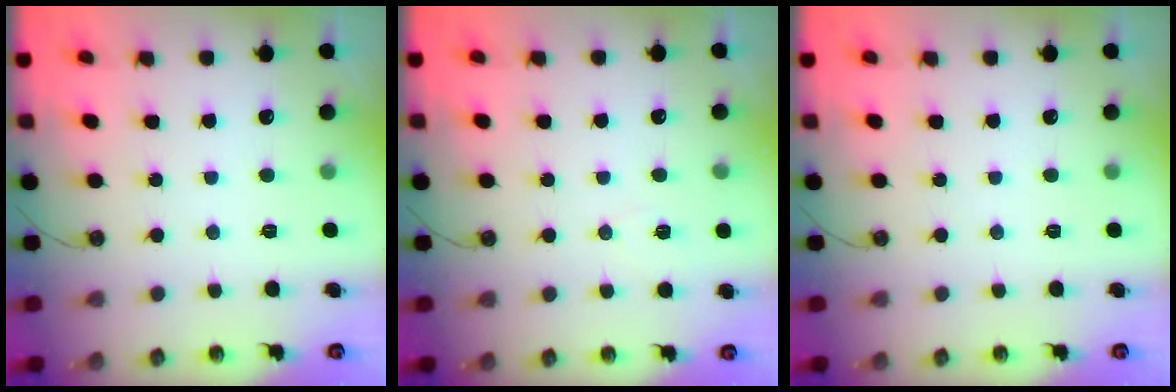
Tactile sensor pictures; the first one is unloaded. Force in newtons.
{"total": 5.6, "press": 5.2, "slide": 2.1}
{"total": 0.0}